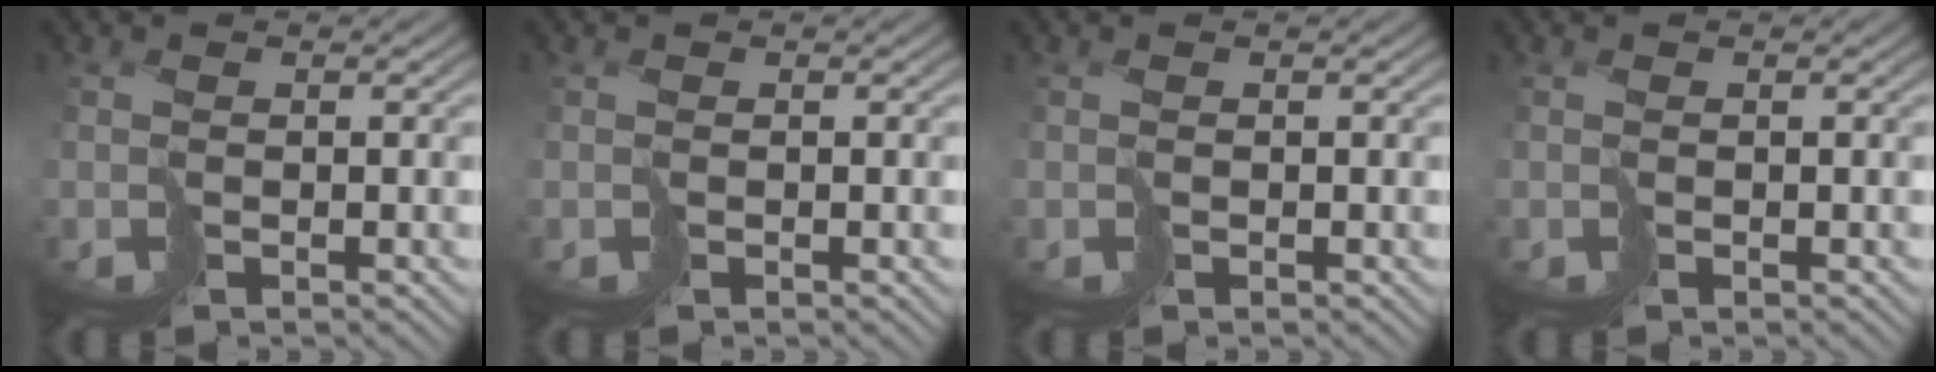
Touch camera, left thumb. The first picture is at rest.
{"total": 0.0}
{"total": 0.0}
{"total": 0.0}